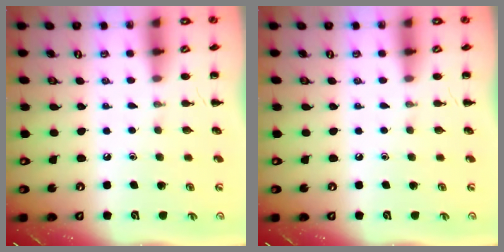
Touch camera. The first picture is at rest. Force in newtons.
{"total": 0.0}